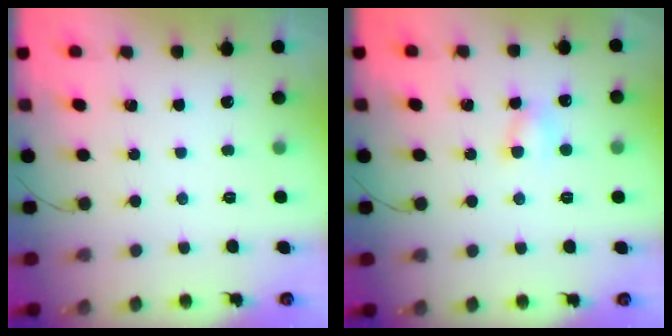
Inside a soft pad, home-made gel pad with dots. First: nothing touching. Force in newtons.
{"total": 3.8, "press": 3.7, "slide": 0.7}